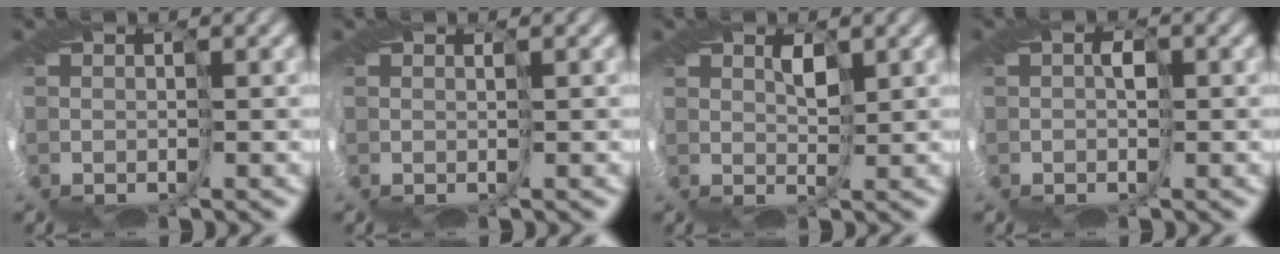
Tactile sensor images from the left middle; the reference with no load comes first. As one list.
[{"total": 0.0}, {"total": 1.2, "force": [1.1, -0.3, 0.3], "torque": [-0.013, 0.005, 0.024]}, {"total": 1.0, "force": [-0.3, 0.4, 0.8], "torque": [-0.016, 0.004, -0.005]}]